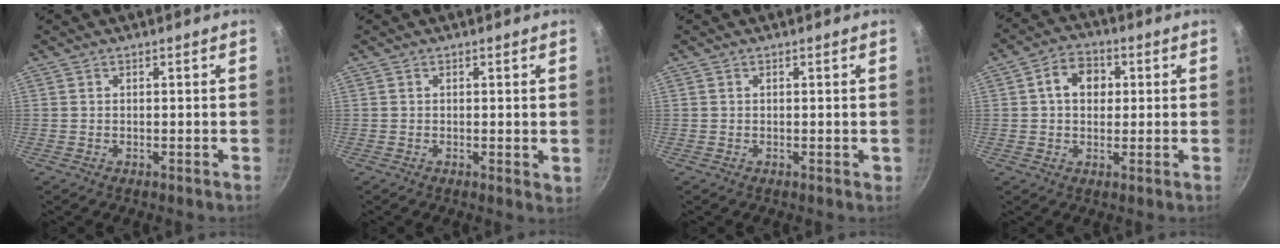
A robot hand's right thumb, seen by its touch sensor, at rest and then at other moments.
{"total": 1.6, "force": [0.4, 0.7, 1.4], "torque": [-0.016, -0.003, 0.003]}
{"total": 0.7, "force": [0.2, 0.5, 0.4], "torque": [0.000, 0.003, 0.003]}
{"total": 7.5, "force": [1.4, 5.7, 4.6], "torque": [-0.049, 0.010, 0.012]}